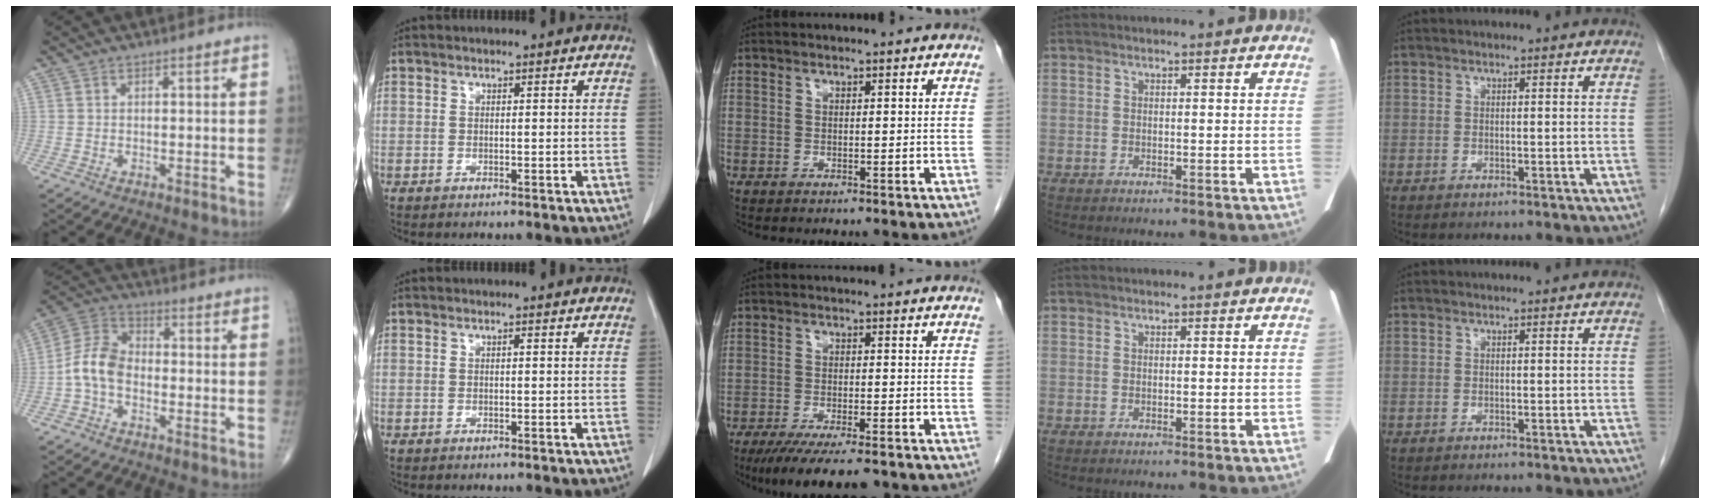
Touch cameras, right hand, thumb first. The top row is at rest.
{"thumb": {"total": 7.8, "force": [-2.1, 5.2, 5.4], "torque": [-0.098, 0.031, -0.055]}, "middle": {"total": 10.5, "force": [-8.1, 1.9, 6.4], "torque": [-0.088, -0.017, -0.122]}}